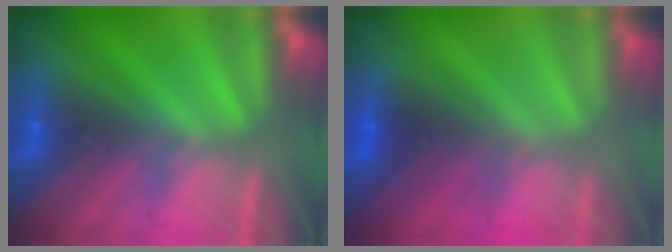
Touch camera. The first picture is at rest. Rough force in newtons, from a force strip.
{"total": 1.8}